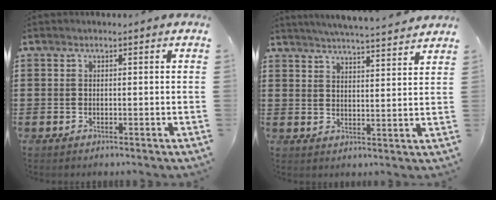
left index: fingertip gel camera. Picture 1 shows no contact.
{"total": 4.7, "force": [4.6, -0.7, 0.8], "torque": [-0.033, -0.028, 0.079]}